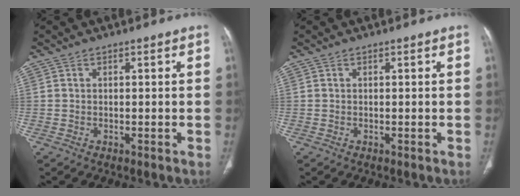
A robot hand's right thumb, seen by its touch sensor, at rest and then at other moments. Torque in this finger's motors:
{"motor_torque": [0.00, 0.00, 0.00, 0.00, 0.00]}